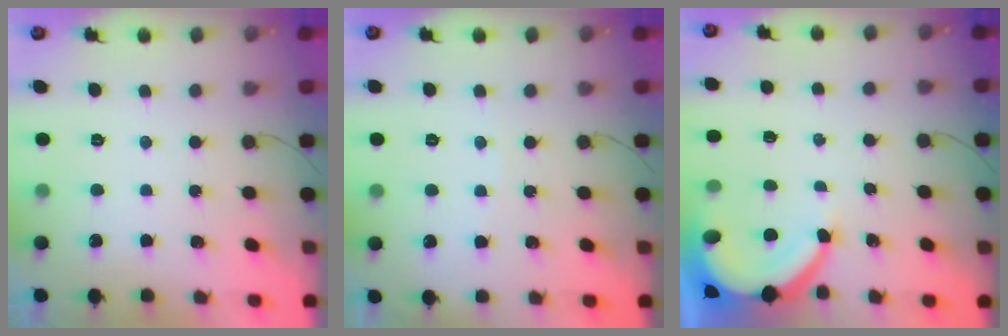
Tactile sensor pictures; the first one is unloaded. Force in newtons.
{"total": 2.4, "press": 2.3, "slide": 0.3}
{"total": 7.4, "press": 7.3, "slide": 1.0}